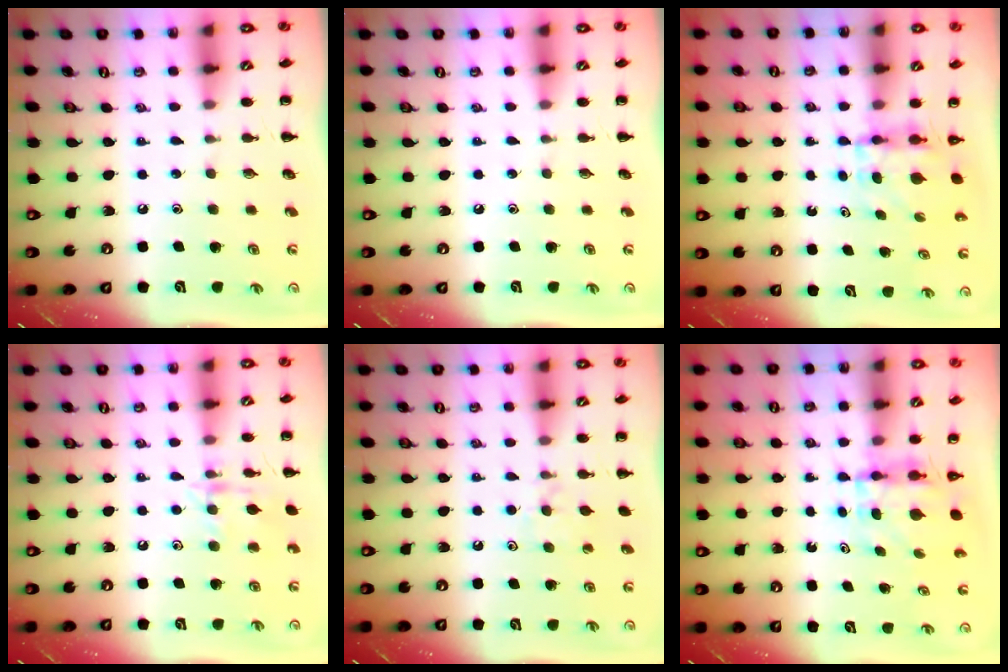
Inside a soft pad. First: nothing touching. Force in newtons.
{"total": 0.0}
{"total": 3.9, "press": 3.9, "slide": 0.3}
{"total": 10.7, "press": 10.7, "slide": 0.7}
{"total": 6.2, "press": 5.9, "slide": 1.9}
{"total": 3.9, "press": 3.9, "slide": 0.3}